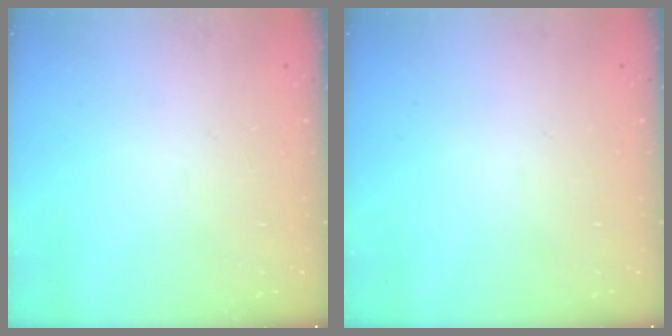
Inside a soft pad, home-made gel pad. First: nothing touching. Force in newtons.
{"total": 0.0}